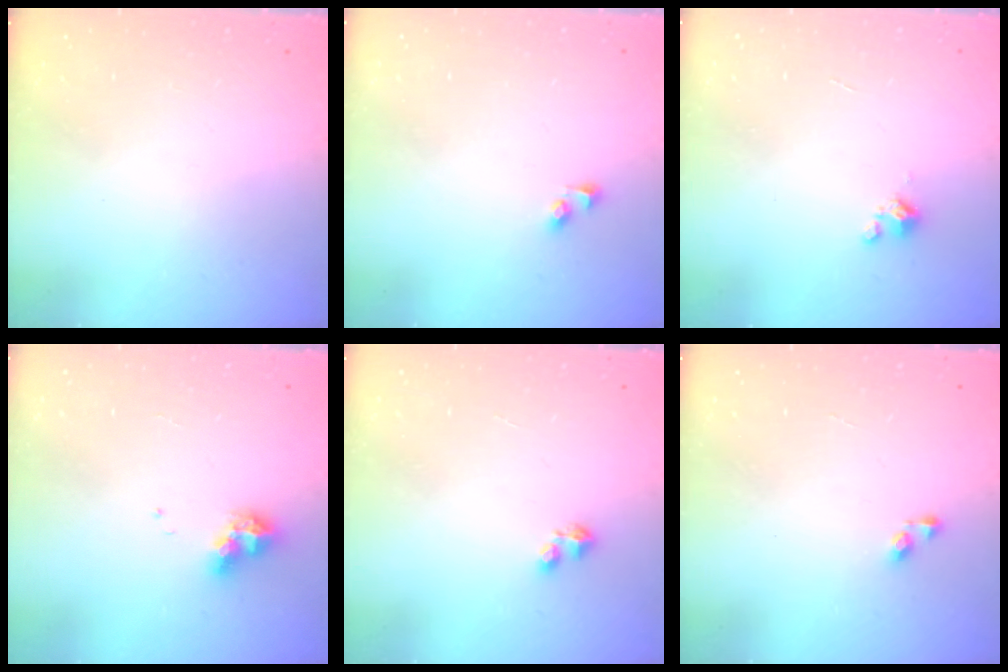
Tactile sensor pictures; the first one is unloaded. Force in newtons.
{"total": 2.5, "press": 2.5, "slide": 0.3}
{"total": 0.9, "press": 0.9, "slide": 0.2}
{"total": 7.9, "press": 7.9, "slide": 0.4}
{"total": 2.4, "press": 2.3, "slide": 0.6}
{"total": 3.4, "press": 3.4, "slide": 0.3}